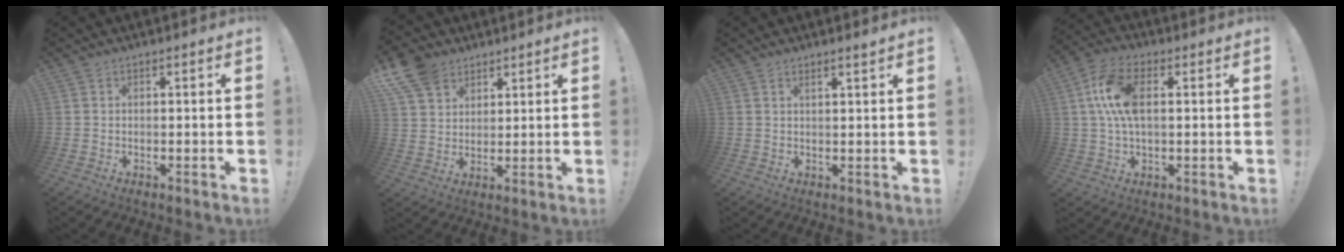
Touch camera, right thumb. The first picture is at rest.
{"total": 10.1, "force": [6.7, 6.6, 3.6], "torque": [-0.066, -0.036, 0.134]}
{"total": 1.8, "force": [1.4, -0.1, 1.1], "torque": [-0.015, -0.010, 0.022]}
{"total": 11.8, "force": [2.0, 6.4, 9.8], "torque": [-0.203, 0.004, 0.037]}